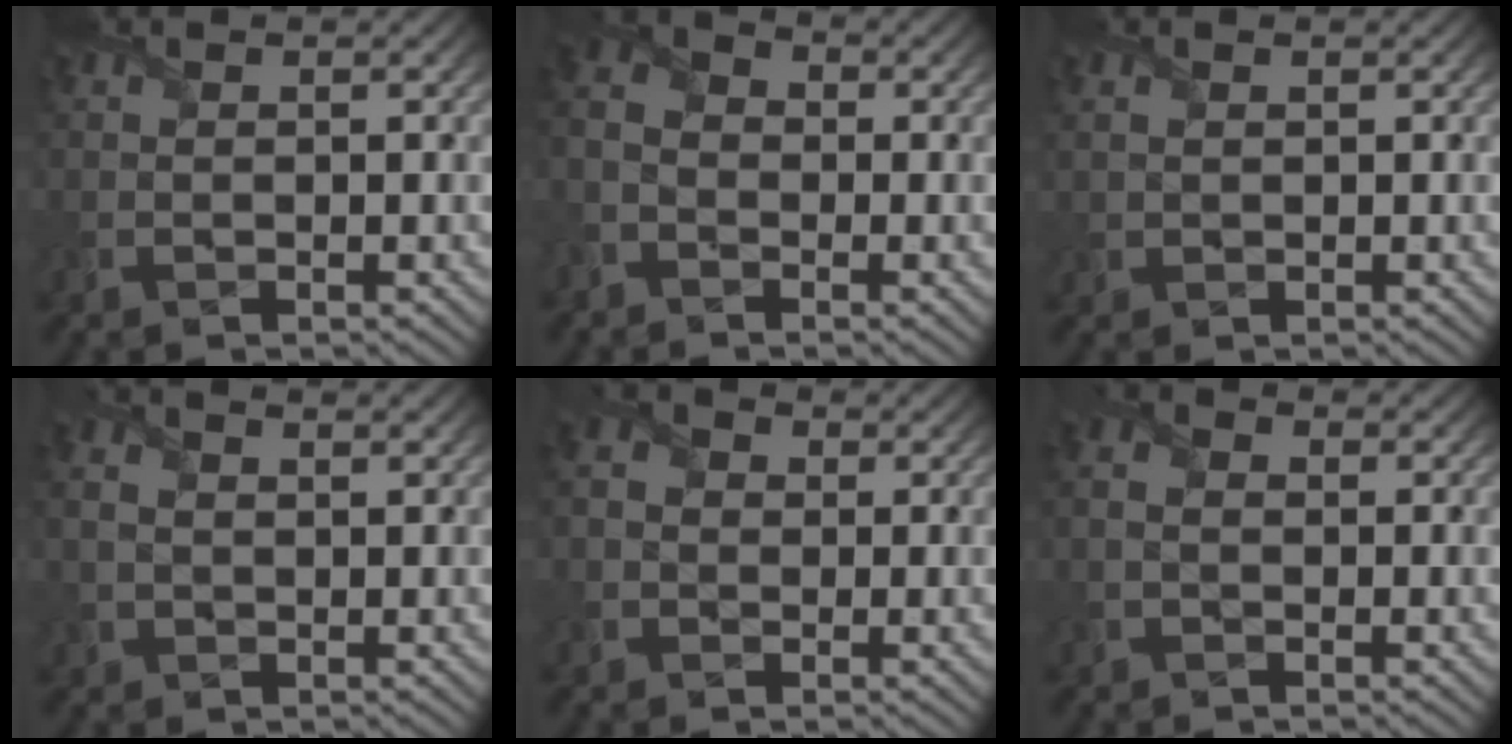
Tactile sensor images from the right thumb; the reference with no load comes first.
{"total": 5.0, "force": [-2.4, 3.5, 2.7], "torque": [-0.070, -0.003, -0.053]}
{"total": 1.0, "force": [0.7, 0.6, 0.4], "torque": [-0.015, -0.002, 0.016]}
{"total": 2.2, "force": [0.4, 1.5, 1.6], "torque": [-0.043, 0.002, 0.010]}
{"total": 2.7, "force": [0.0, 2.5, 1.0], "torque": [-0.037, 0.005, -0.004]}
{"total": 2.5, "force": [0.0, 1.9, 1.6], "torque": [-0.038, 0.006, -0.007]}